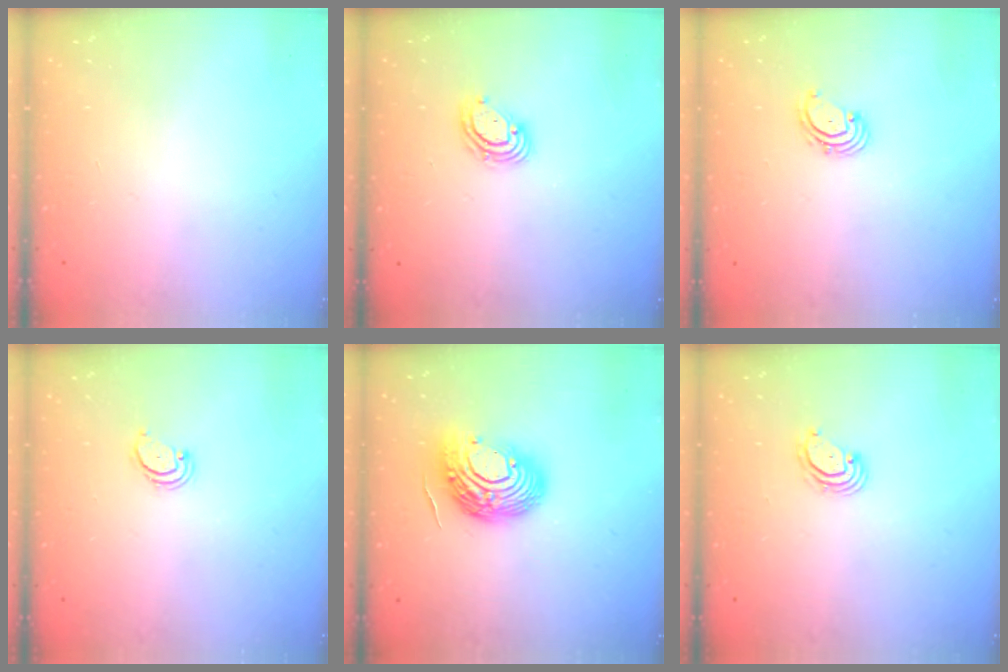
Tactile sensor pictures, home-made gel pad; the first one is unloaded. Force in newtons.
{"total": 5.4, "press": 5.4, "slide": 0.7}
{"total": 2.0, "press": 1.9, "slide": 0.6}
{"total": 2.6, "press": 2.5, "slide": 0.5}
{"total": 13.9, "press": 13.8, "slide": 1.6}
{"total": 3.0, "press": 3.0, "slide": 0.2}